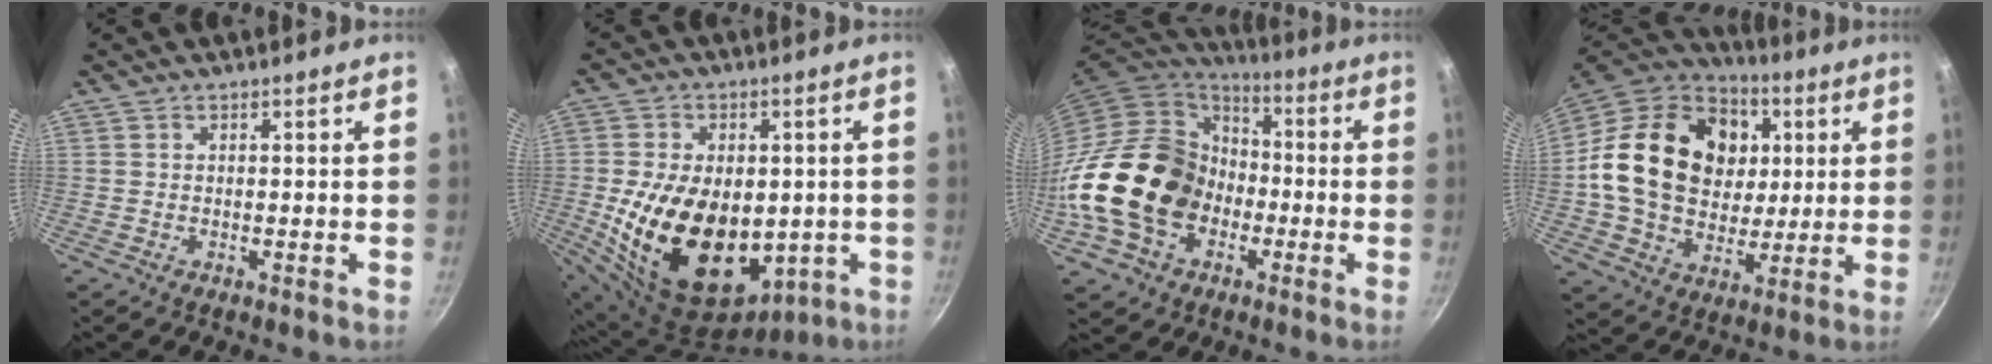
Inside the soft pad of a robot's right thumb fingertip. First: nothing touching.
{"total": 22.1, "force": [-2.2, 14.7, 16.4], "torque": [-0.278, -0.009, -0.012]}
{"total": 22.0, "force": [-4.6, 17.4, 12.7], "torque": [-0.216, 0.049, -0.078]}
{"total": 25.4, "force": [4.1, 19.6, 15.6], "torque": [-0.257, 0.012, 0.072]}